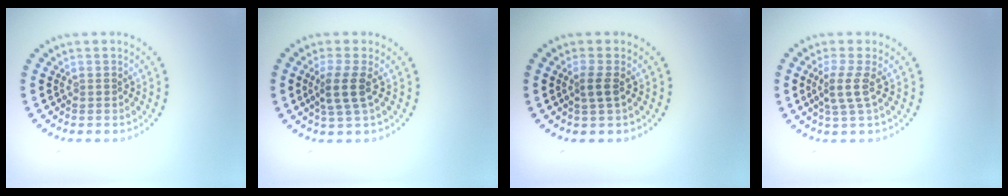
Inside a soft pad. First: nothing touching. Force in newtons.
{"total": 2.6, "press": 2.1, "slide": 1.4}
{"total": 1.5, "press": 1.2, "slide": 0.9}
{"total": 2.1, "press": 1.6, "slide": 1.4}